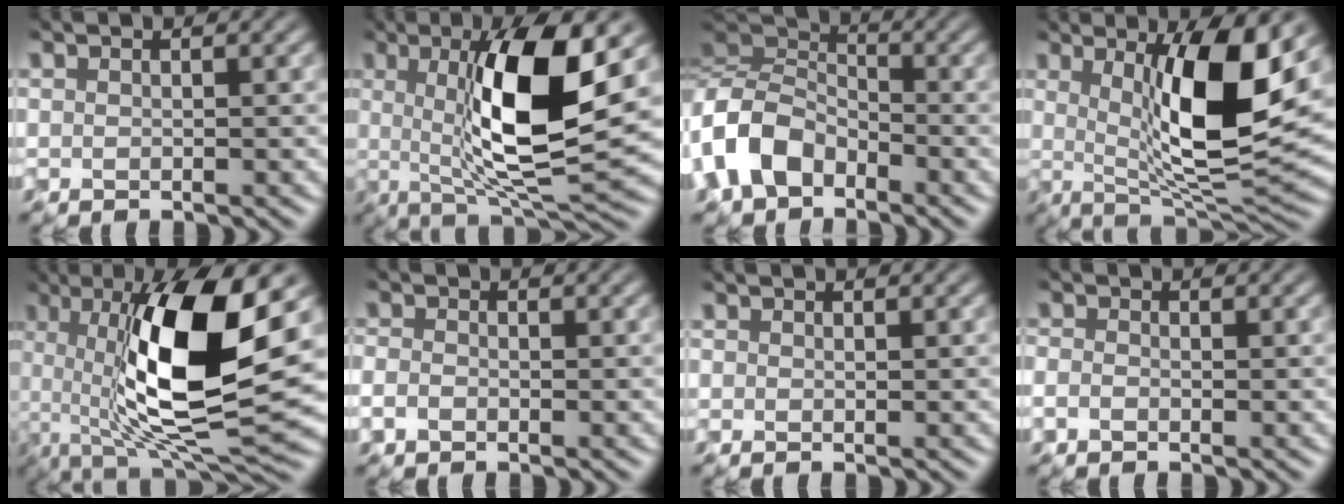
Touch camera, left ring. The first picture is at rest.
{"total": 9.9, "force": [0.4, 2.2, 9.6], "torque": [-0.157, -0.009, 0.023]}
{"total": 6.2, "force": [-4.0, 4.0, 2.5], "torque": [-0.070, 0.007, -0.088]}
{"total": 9.4, "force": [1.5, 2.1, 9.0], "torque": [-0.146, -0.011, 0.042]}
{"total": 12.6, "force": [0.0, 3.2, 12.2], "torque": [-0.212, -0.010, 0.012]}
{"total": 1.5, "force": [-1.4, 0.5, -0.2], "torque": [-0.006, 0.000, -0.022]}
{"total": 0.9, "force": [-0.5, -0.3, -0.7], "torque": [0.006, 0.001, 0.003]}
{"total": 1.3, "force": [-1.3, 0.3, -0.3], "torque": [-0.005, 0.001, -0.018]}